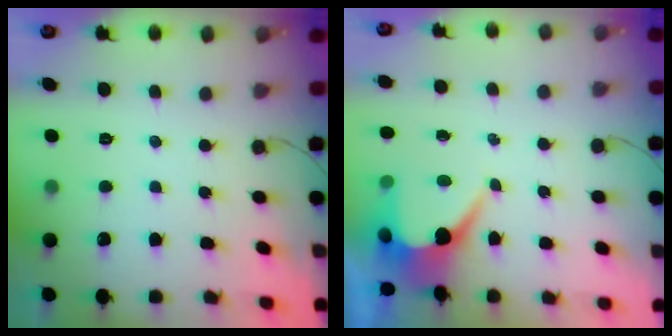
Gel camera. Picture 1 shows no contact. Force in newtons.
{"total": 7.1, "press": 7.1, "slide": 0.4}